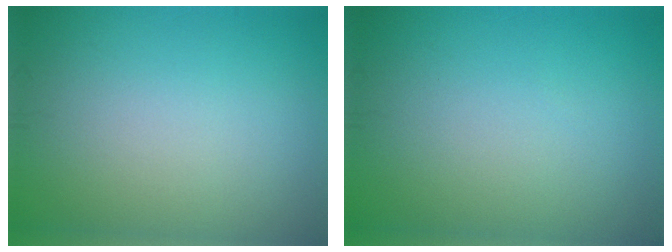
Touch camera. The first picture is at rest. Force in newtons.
{"total": 0.0}